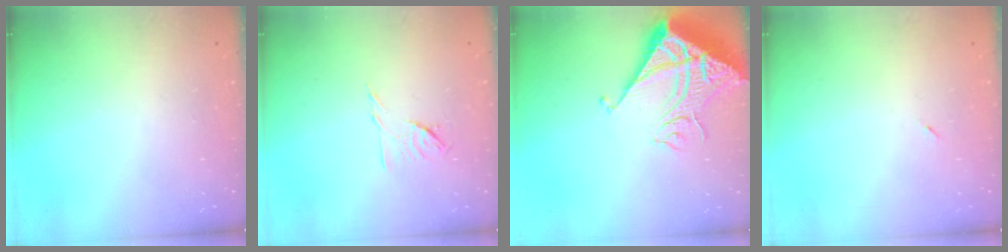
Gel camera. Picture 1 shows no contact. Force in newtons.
{"total": 6.4, "press": 6.3, "slide": 1.2}
{"total": 11.1, "press": 11.1, "slide": 1.0}
{"total": 2.6, "press": 2.3, "slide": 1.2}